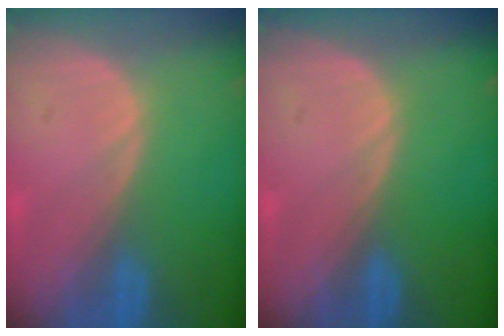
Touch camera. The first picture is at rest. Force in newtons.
{"total": 0.0}